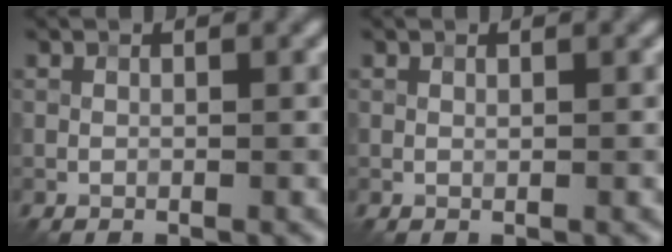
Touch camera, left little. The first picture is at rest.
{"total": 0.0}